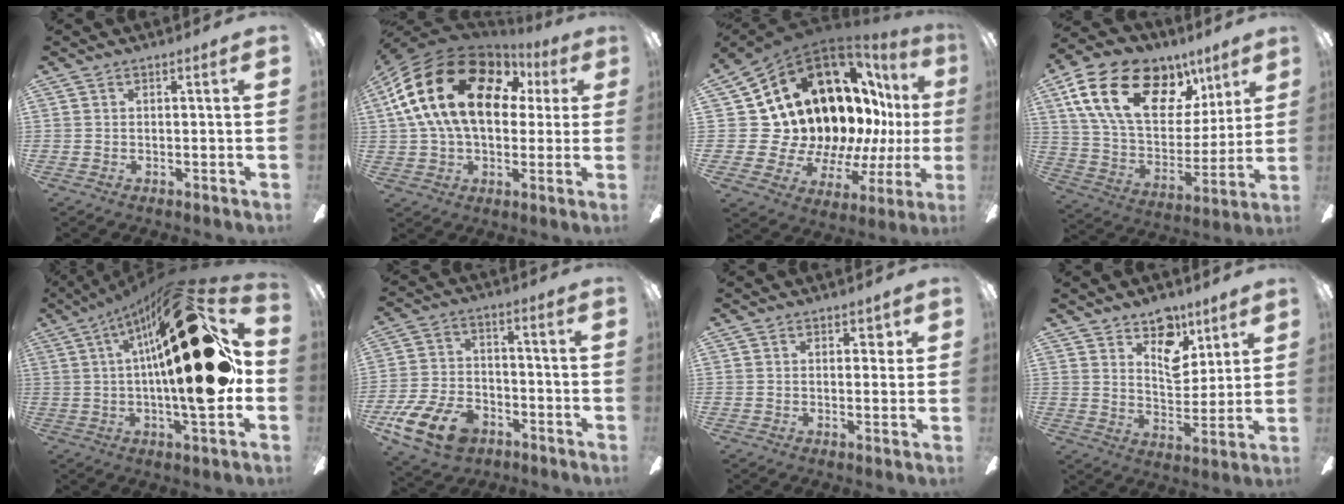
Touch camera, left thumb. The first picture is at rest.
{"total": 23.2, "force": [6.4, 15.1, 16.5], "torque": [-0.333, -0.003, 0.107]}
{"total": 25.1, "force": [7.3, 18.5, 15.3], "torque": [-0.239, -0.109, 0.197]}
{"total": 23.9, "force": [11.5, 14.4, 15.2], "torque": [-0.272, -0.042, 0.209]}
{"total": 31.1, "force": [6.4, 8.0, 29.3], "torque": [-0.441, -0.058, 0.101]}
{"total": 14.8, "force": [-8.8, 8.5, 8.3], "torque": [-0.175, 0.055, -0.156]}
{"total": 2.6, "force": [0.9, 1.5, 2.0], "torque": [-0.016, -0.002, 0.009]}
{"total": 10.7, "force": [6.7, 6.3, 5.3], "torque": [-0.068, -0.036, 0.122]}